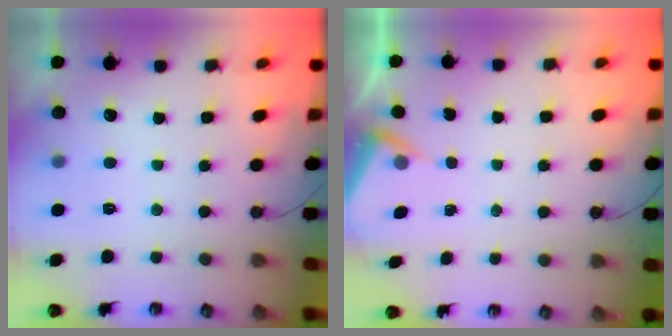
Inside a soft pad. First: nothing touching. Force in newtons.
{"total": 2.9, "press": 2.9, "slide": 0.4}